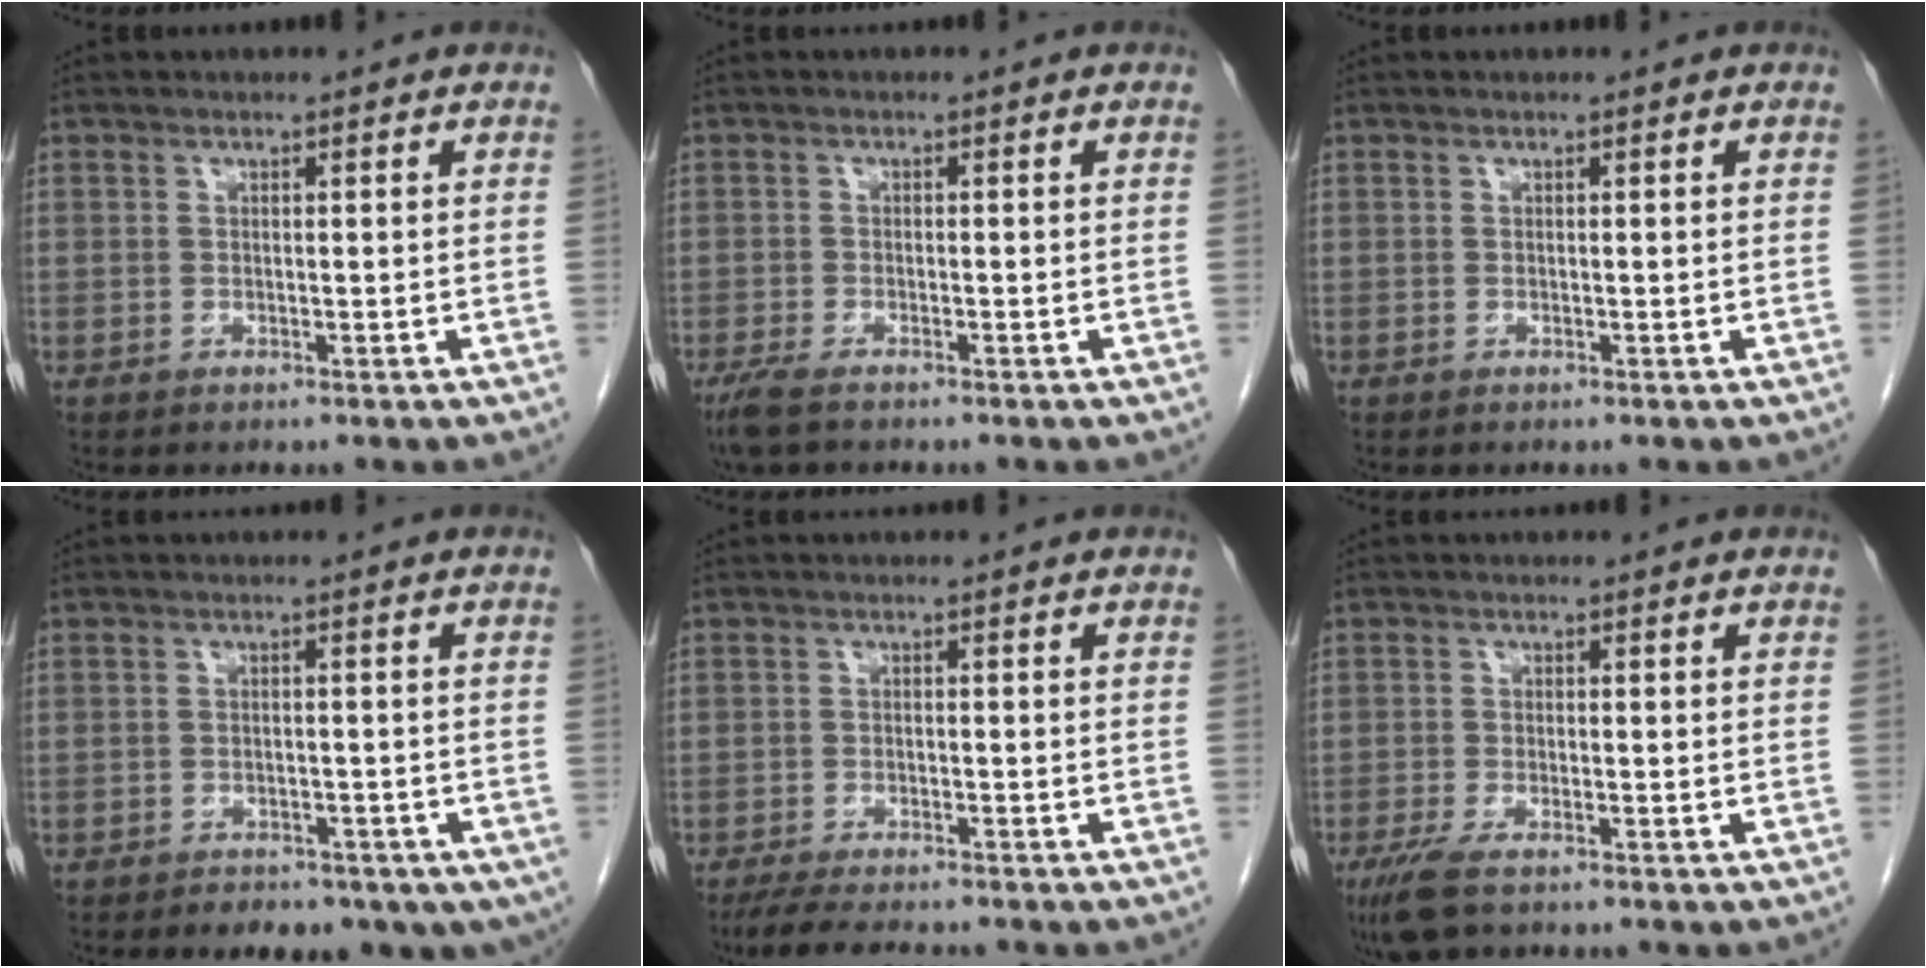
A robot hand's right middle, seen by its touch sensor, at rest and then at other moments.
{"total": 3.5, "force": [-2.7, 0.7, 2.2], "torque": [-0.048, -0.011, -0.046]}
{"total": 0.0}
{"total": 9.4, "force": [-6.1, 5.3, 4.9], "torque": [-0.064, 0.004, -0.073]}
{"total": 7.0, "force": [-6.1, 1.0, 3.3], "torque": [-0.055, -0.018, -0.099]}
{"total": 5.0, "force": [-3.5, 1.2, 3.5], "torque": [-0.074, -0.014, -0.060]}